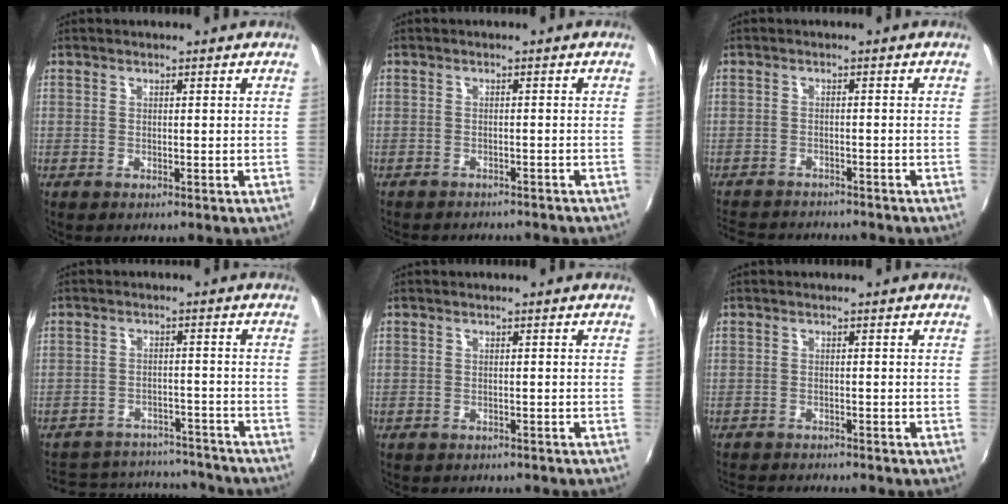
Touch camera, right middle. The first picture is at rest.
{"total": 6.6, "force": [-6.0, 1.7, 2.2], "torque": [-0.053, -0.016, -0.083]}
{"total": 9.5, "force": [-8.6, 2.6, 2.8], "torque": [-0.079, -0.009, -0.134]}
{"total": 17.6, "force": [-15.2, 7.1, 5.5], "torque": [-0.129, 0.034, -0.187]}
{"total": 3.6, "force": [-3.3, 1.1, 1.1], "torque": [-0.028, -0.013, -0.045]}
{"total": 6.4, "force": [-6.1, 0.8, 1.8], "torque": [-0.050, -0.014, -0.095]}